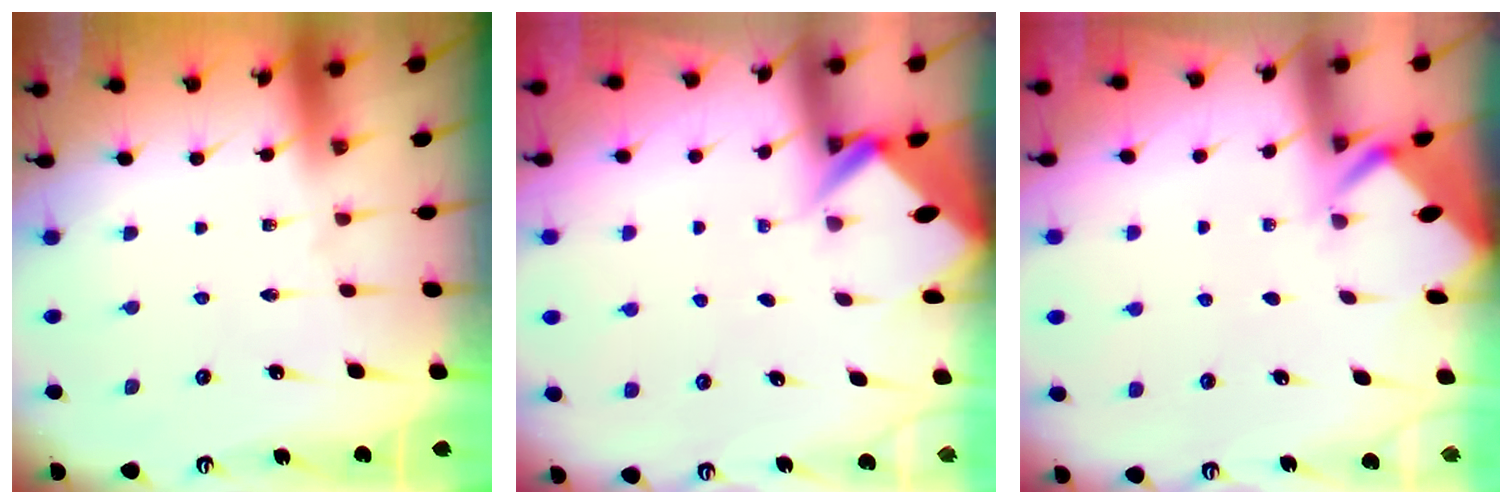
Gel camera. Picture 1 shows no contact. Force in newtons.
{"total": 2.8, "press": 2.8, "slide": 0.1}
{"total": 2.7, "press": 2.7, "slide": 0.1}